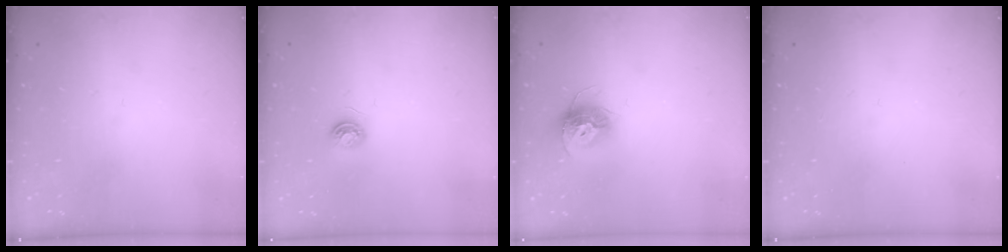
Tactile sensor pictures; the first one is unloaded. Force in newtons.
{"total": 4.9, "press": 4.8, "slide": 0.6}
{"total": 11.3, "press": 11.3, "slide": 0.9}
{"total": 0.0}